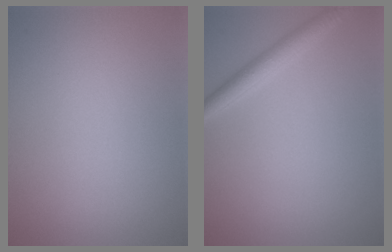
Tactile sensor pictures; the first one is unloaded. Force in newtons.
{"total": 2.2, "press": 2.2, "slide": 0.1}